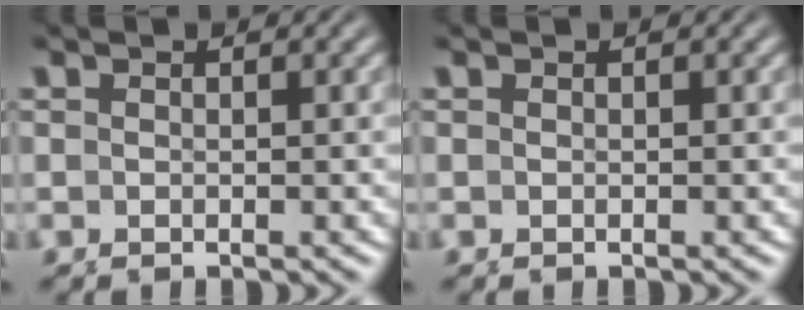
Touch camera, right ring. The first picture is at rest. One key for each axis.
{"total": 0.0}